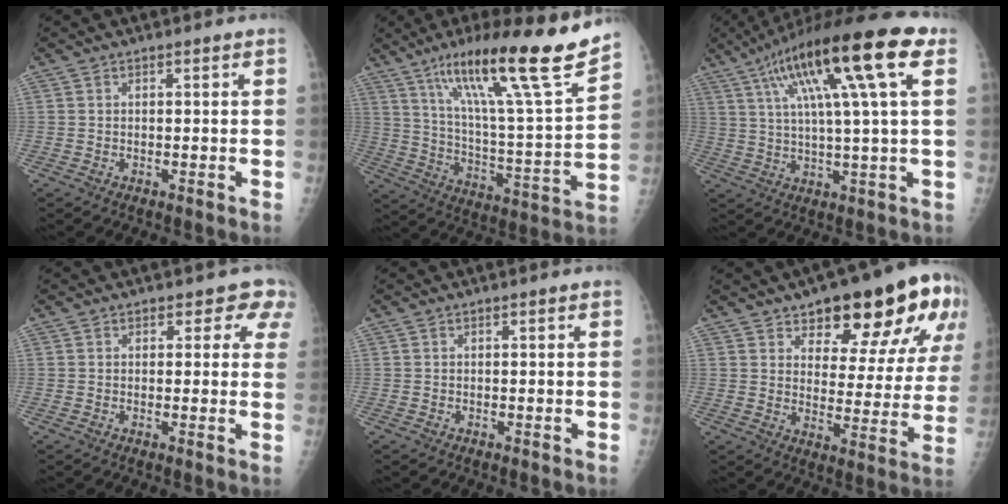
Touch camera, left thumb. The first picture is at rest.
{"total": 24.6, "force": [16.7, 1.8, 18.0], "torque": [-0.263, -0.061, 0.278]}
{"total": 20.6, "force": [8.4, 3.2, 18.5], "torque": [-0.309, 0.013, 0.131]}
{"total": 4.1, "force": [3.0, 2.6, 1.1], "torque": [0.028, -0.011, 0.016]}
{"total": 0.0}
{"total": 21.3, "force": [12.2, 8.8, 15.0], "torque": [-0.150, -0.036, 0.168]}